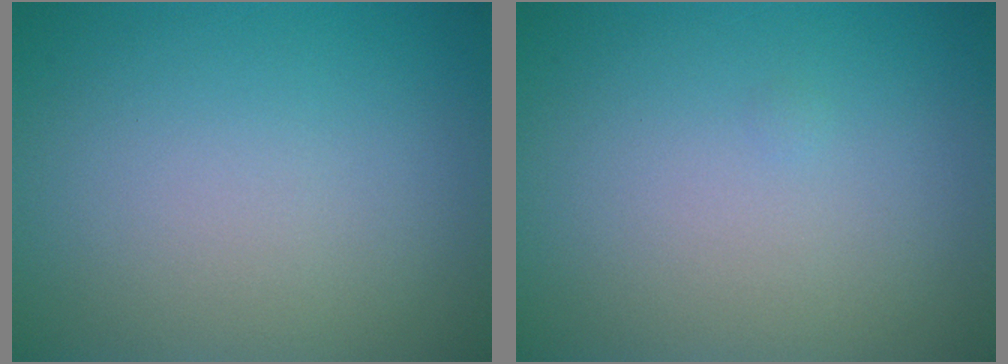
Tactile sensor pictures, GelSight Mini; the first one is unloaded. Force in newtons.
{"total": 0.0}